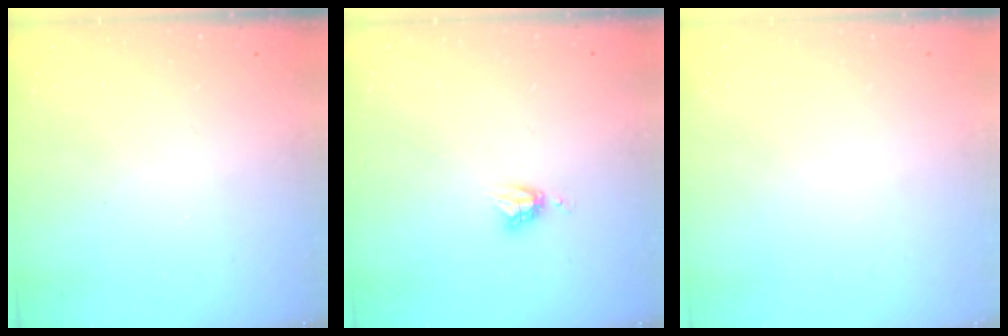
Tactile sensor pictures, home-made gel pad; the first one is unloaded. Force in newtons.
{"total": 3.8, "press": 3.8, "slide": 0.4}
{"total": 0.0}